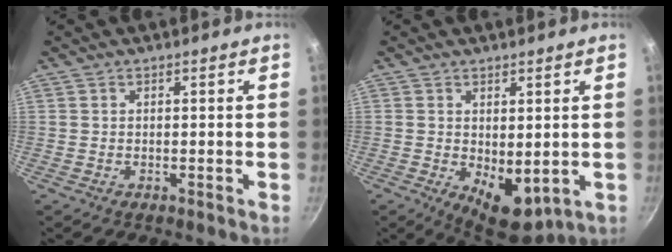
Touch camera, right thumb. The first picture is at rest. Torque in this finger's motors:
{"motor_torque": [-0.54, 0.86, 0.60, 0.67, 0.04]}